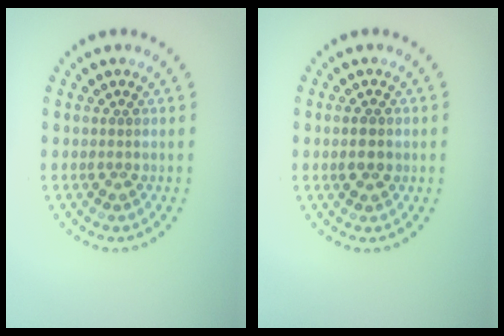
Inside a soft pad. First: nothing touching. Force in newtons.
{"total": 1.6, "press": 1.6, "slide": 0.1}